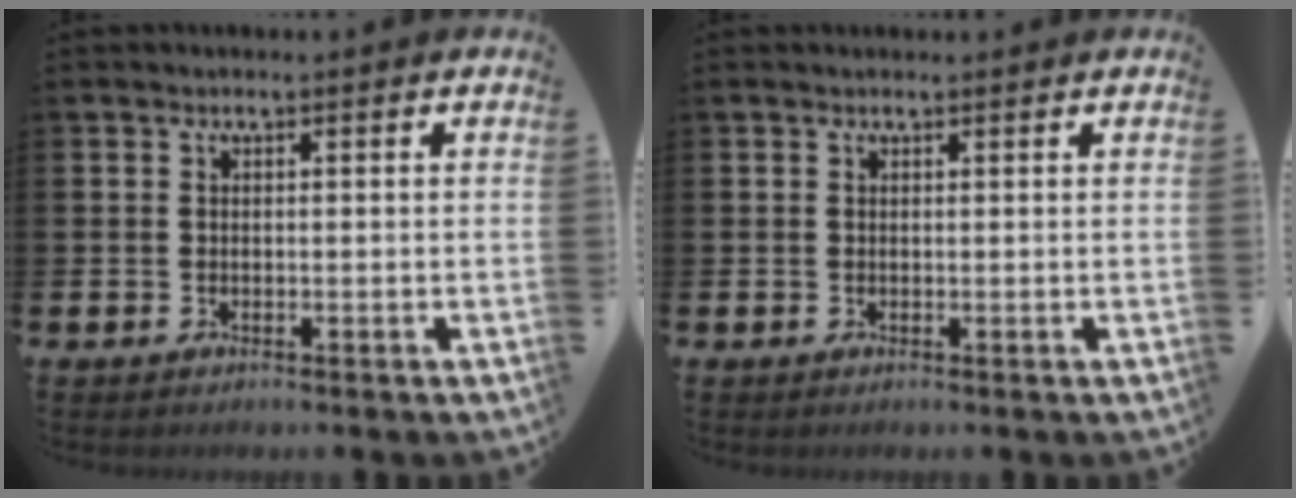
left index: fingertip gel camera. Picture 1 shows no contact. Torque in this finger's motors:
{"motor_torque": [0.24, -0.22, -0.02, -0.01]}